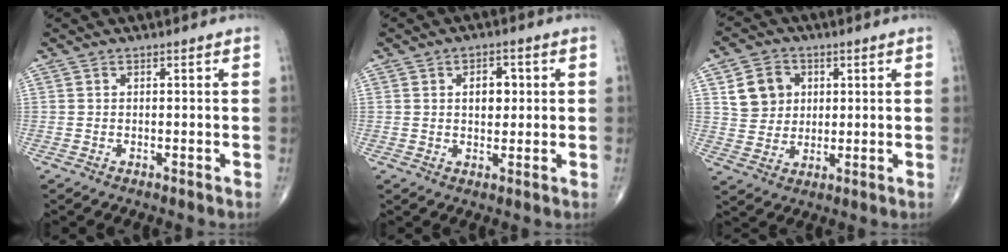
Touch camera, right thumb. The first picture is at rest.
{"total": 5.1, "force": [1.1, 3.3, 3.8], "torque": [-0.037, 0.001, 0.017]}
{"total": 8.4, "force": [2.5, 7.2, 3.4], "torque": [-0.030, -0.007, 0.049]}